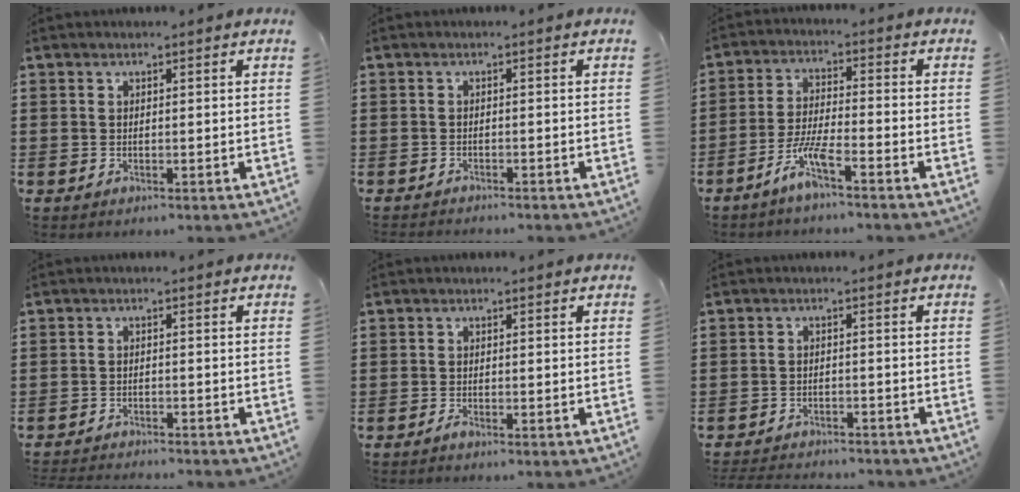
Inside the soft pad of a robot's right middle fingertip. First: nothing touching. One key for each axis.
{"total": 1.1, "fx": -1.1, "fy": 0.1, "fz": 0.0, "tx": -0.003, "ty": 0.003, "tz": -0.024}
{"total": 5.8, "fx": -3.9, "fy": 0.6, "fz": 4.2, "tx": -0.089, "ty": -0.004, "tz": -0.074}
{"total": 2.3, "fx": -2.3, "fy": 0.0, "fz": 0.0, "tx": -0.004, "ty": 0.002, "tz": -0.051}
{"total": 0.9, "fx": -0.7, "fy": 0.0, "fz": 0.5, "tx": -0.011, "ty": -0.004, "tz": -0.013}
{"total": 3.0, "fx": -3.0, "fy": 0.4, "fz": 0.1, "tx": -0.006, "ty": 0.001, "tz": -0.063}